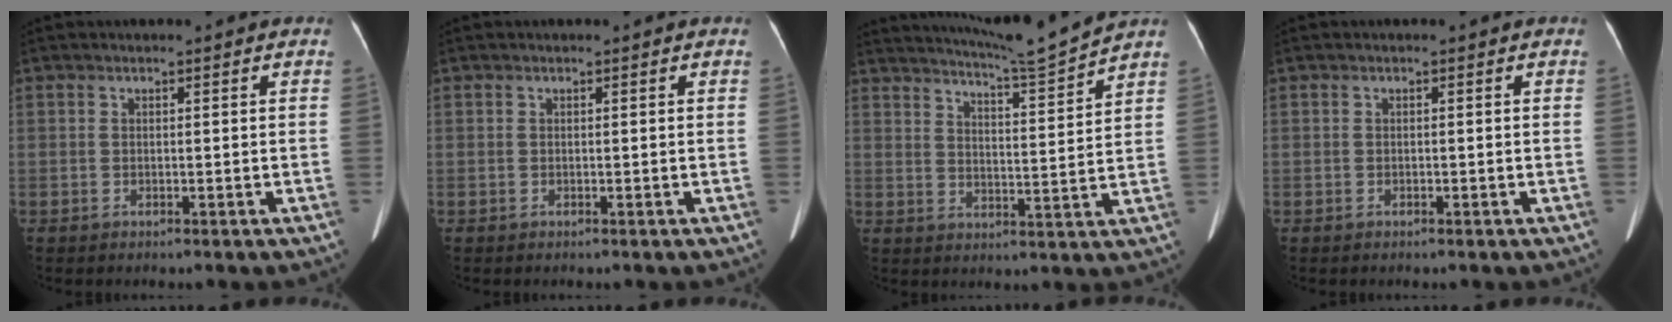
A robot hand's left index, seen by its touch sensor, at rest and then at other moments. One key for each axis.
{"total": 0.0}
{"total": 9.9, "fx": 9.4, "fy": -2.5, "fz": 2.2, "tx": -0.048, "ty": -0.034, "tz": 0.148}
{"total": 0.0}